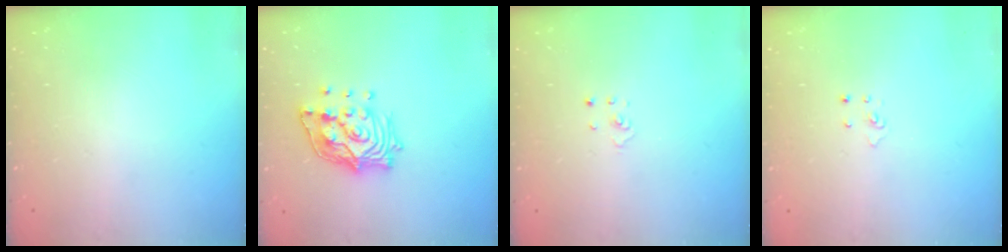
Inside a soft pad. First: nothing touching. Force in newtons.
{"total": 13.9, "press": 13.7, "slide": 2.2}
{"total": 0.9, "press": 0.9, "slide": 0.1}
{"total": 2.8, "press": 2.8, "slide": 0.2}